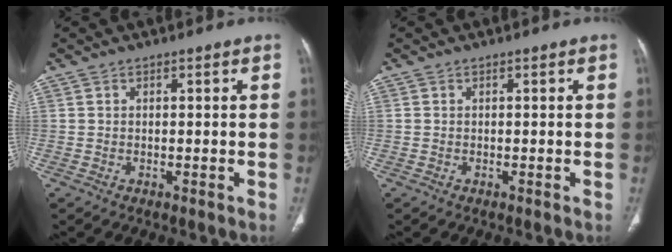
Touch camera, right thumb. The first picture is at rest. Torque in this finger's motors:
{"motor_torque": [-0.35, -0.06, 0.29, 0.07, 0.04]}